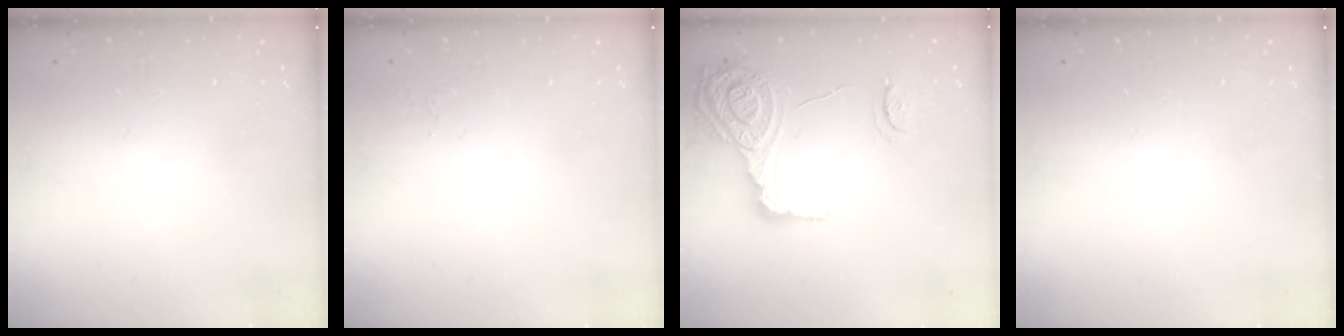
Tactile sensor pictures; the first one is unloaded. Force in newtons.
{"total": 5.1, "press": 5.1, "slide": 0.5}
{"total": 16.9, "press": 16.8, "slide": 1.4}
{"total": 0.0}